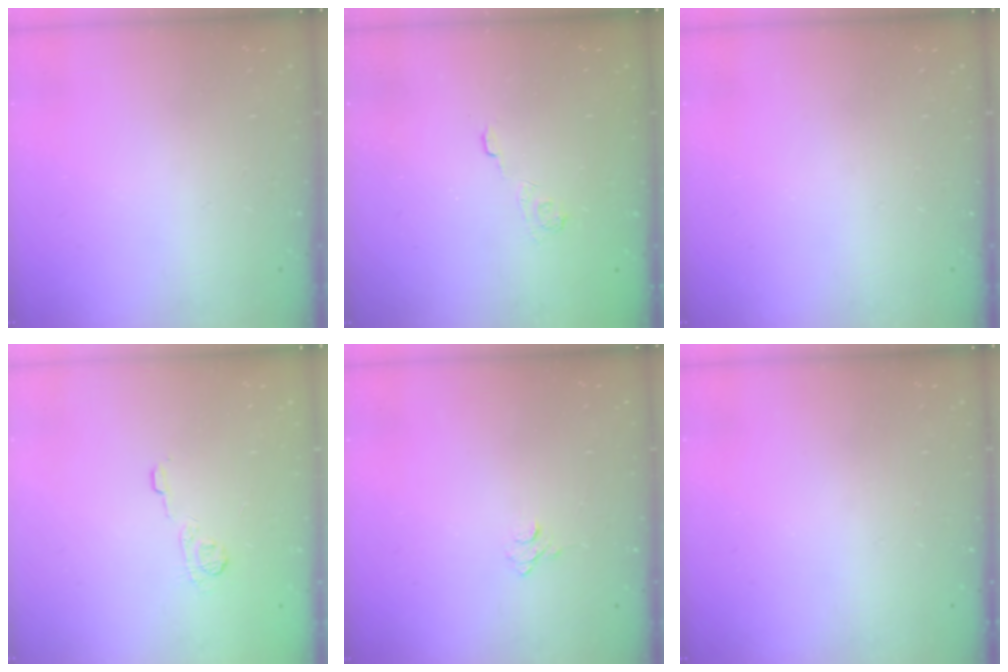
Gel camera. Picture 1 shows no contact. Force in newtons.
{"total": 2.8, "press": 2.3, "slide": 1.5}
{"total": 0.0}
{"total": 5.6, "press": 5.3, "slide": 1.6}
{"total": 4.8, "press": 4.8, "slide": 0.5}
{"total": 0.0}